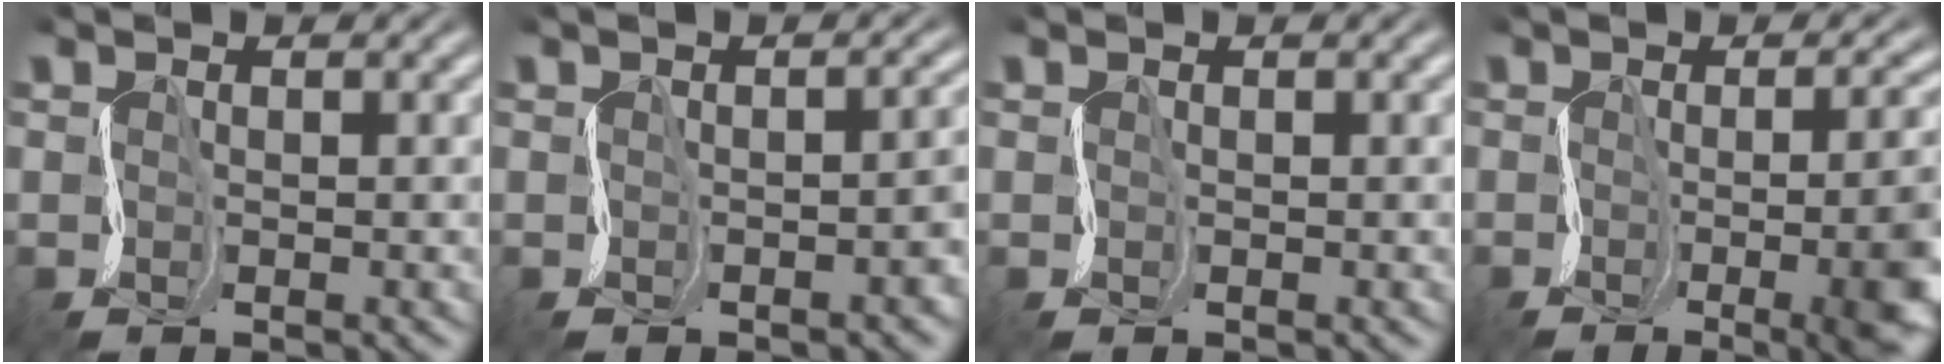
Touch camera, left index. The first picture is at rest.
{"total": 4.7, "force": [-1.4, 1.9, 4.0], "torque": [-0.020, 0.009, -0.014]}
{"total": 0.0}
{"total": 12.4, "force": [-2.6, 4.9, 11.1], "torque": [-0.110, -0.002, -0.031]}